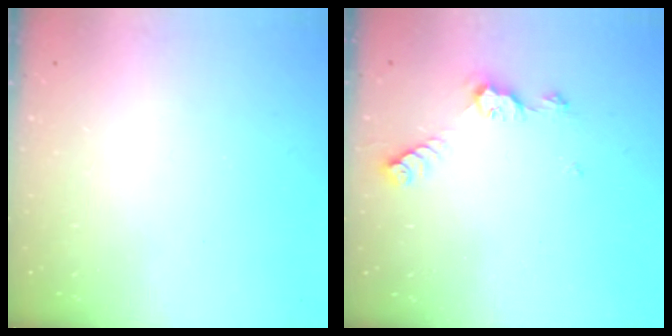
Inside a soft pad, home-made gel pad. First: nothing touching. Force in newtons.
{"total": 5.5, "press": 5.4, "slide": 0.6}